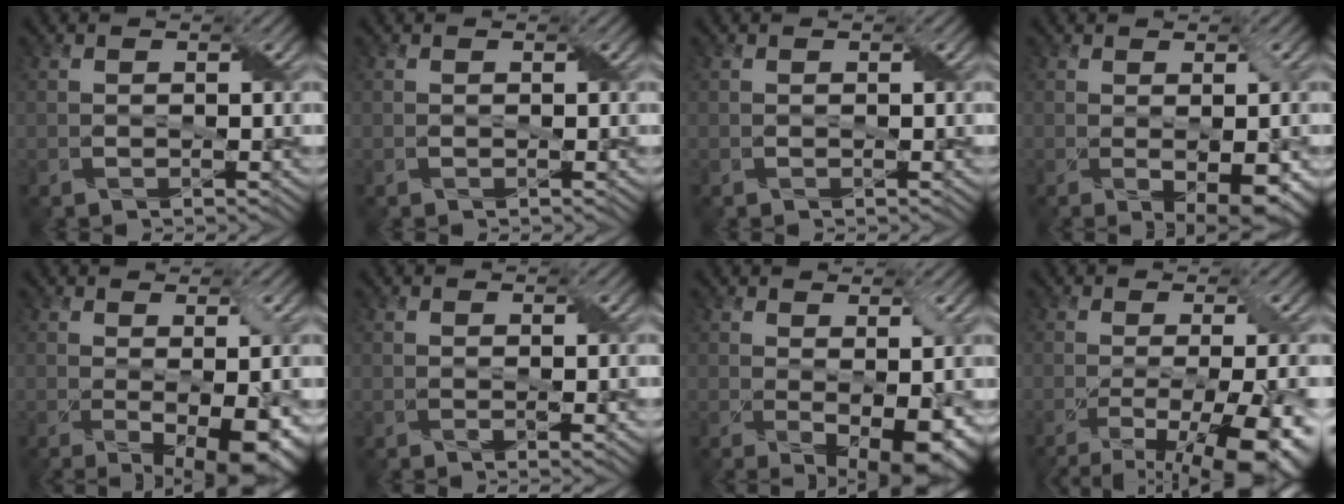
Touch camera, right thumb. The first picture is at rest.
{"total": 0.0}
{"total": 0.0}
{"total": 4.9, "force": [-0.8, 1.7, 4.5], "torque": [-0.070, -0.014, 0.001]}
{"total": 8.3, "force": [-1.7, 2.9, 7.6], "torque": [-0.105, -0.023, 0.002]}
{"total": 1.3, "force": [0.0, 0.2, 1.3], "torque": [-0.023, -0.002, 0.000]}
{"total": 6.7, "force": [-0.7, 2.8, 6.0], "torque": [-0.094, -0.021, 0.013]}
{"total": 12.9, "force": [-6.0, 3.3, 10.9], "torque": [-0.150, -0.008, -0.079]}